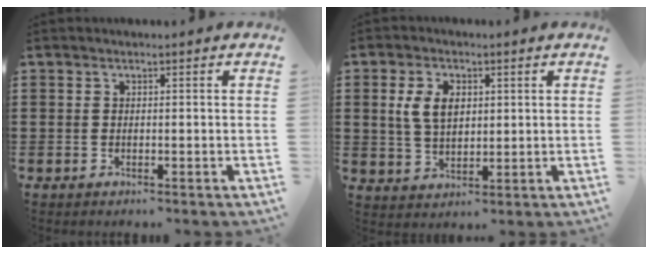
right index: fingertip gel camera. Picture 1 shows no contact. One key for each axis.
{"total": 5.6, "fx": 1.3, "fy": 3.5, "fz": 4.2, "tx": -0.106, "ty": 0.008, "tz": 0.017}